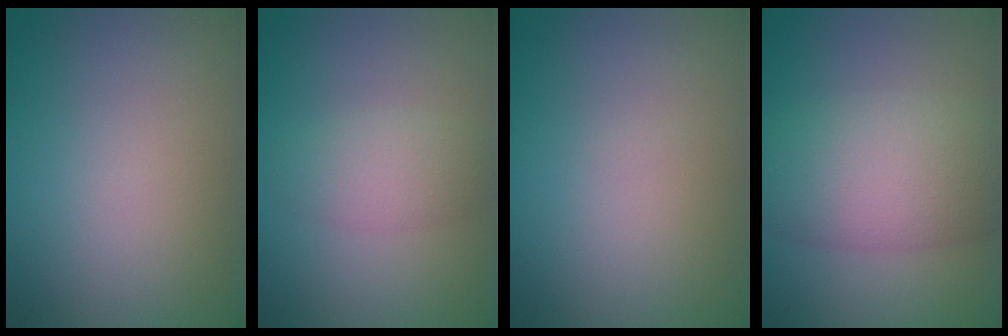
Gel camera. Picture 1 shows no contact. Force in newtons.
{"total": 2.5, "press": 2.5, "slide": 0.0}
{"total": 0.0}
{"total": 7.3, "press": 7.2, "slide": 0.3}